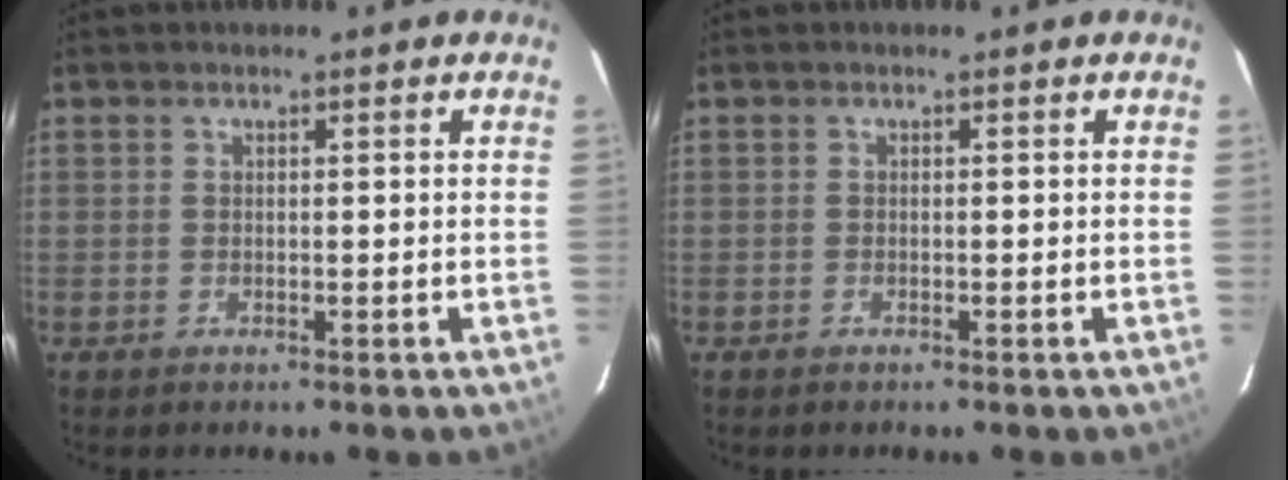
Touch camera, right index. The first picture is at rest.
{"total": 0.0}